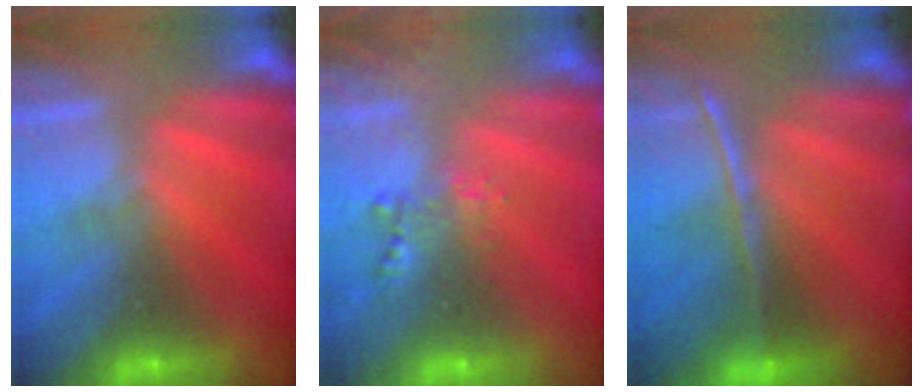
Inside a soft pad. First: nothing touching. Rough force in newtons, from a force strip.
{"total": 2.4}
{"total": 1.6}